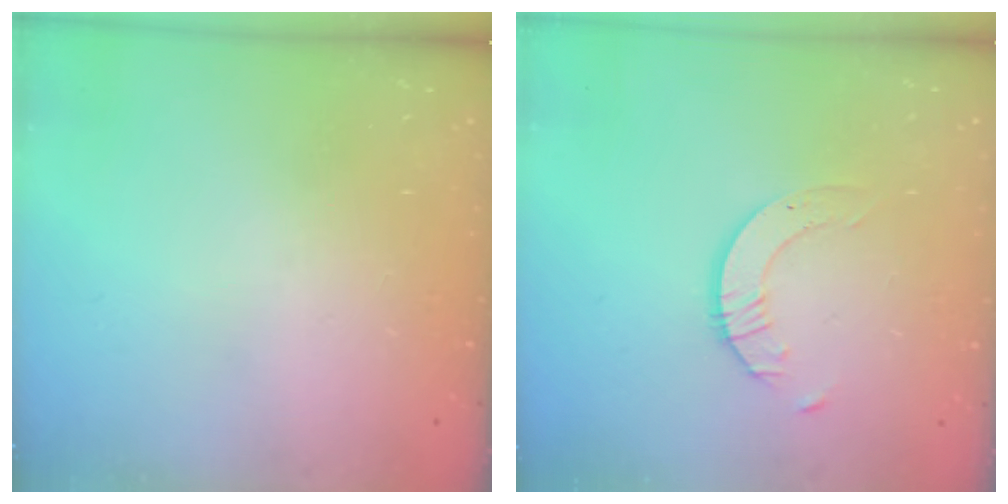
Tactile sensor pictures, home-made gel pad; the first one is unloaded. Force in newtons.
{"total": 2.1, "press": 2.1, "slide": 0.2}